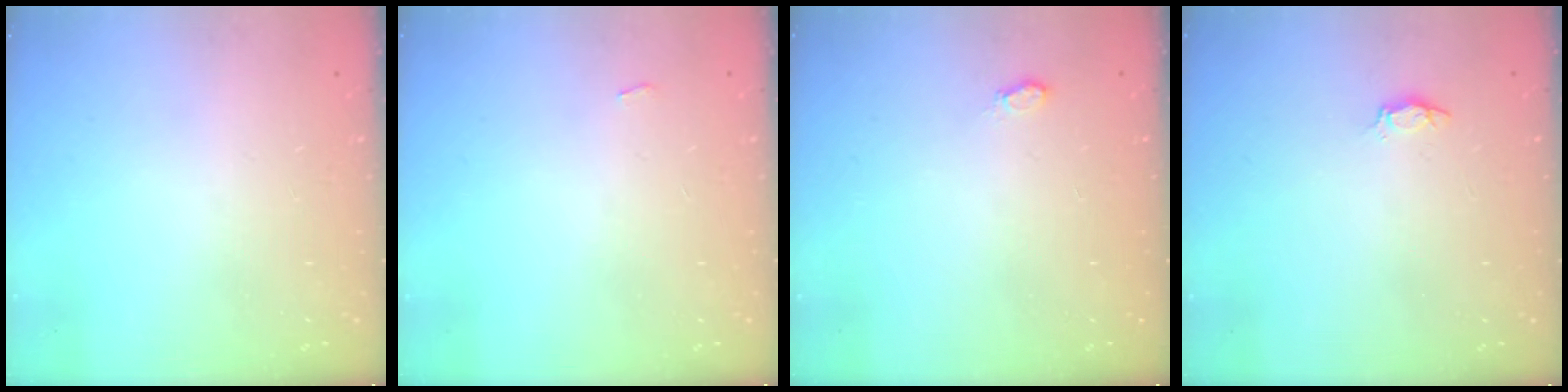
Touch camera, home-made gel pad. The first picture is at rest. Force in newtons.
{"total": 2.3, "press": 2.3, "slide": 0.3}
{"total": 3.5, "press": 3.5, "slide": 0.5}
{"total": 2.9, "press": 2.9, "slide": 0.4}